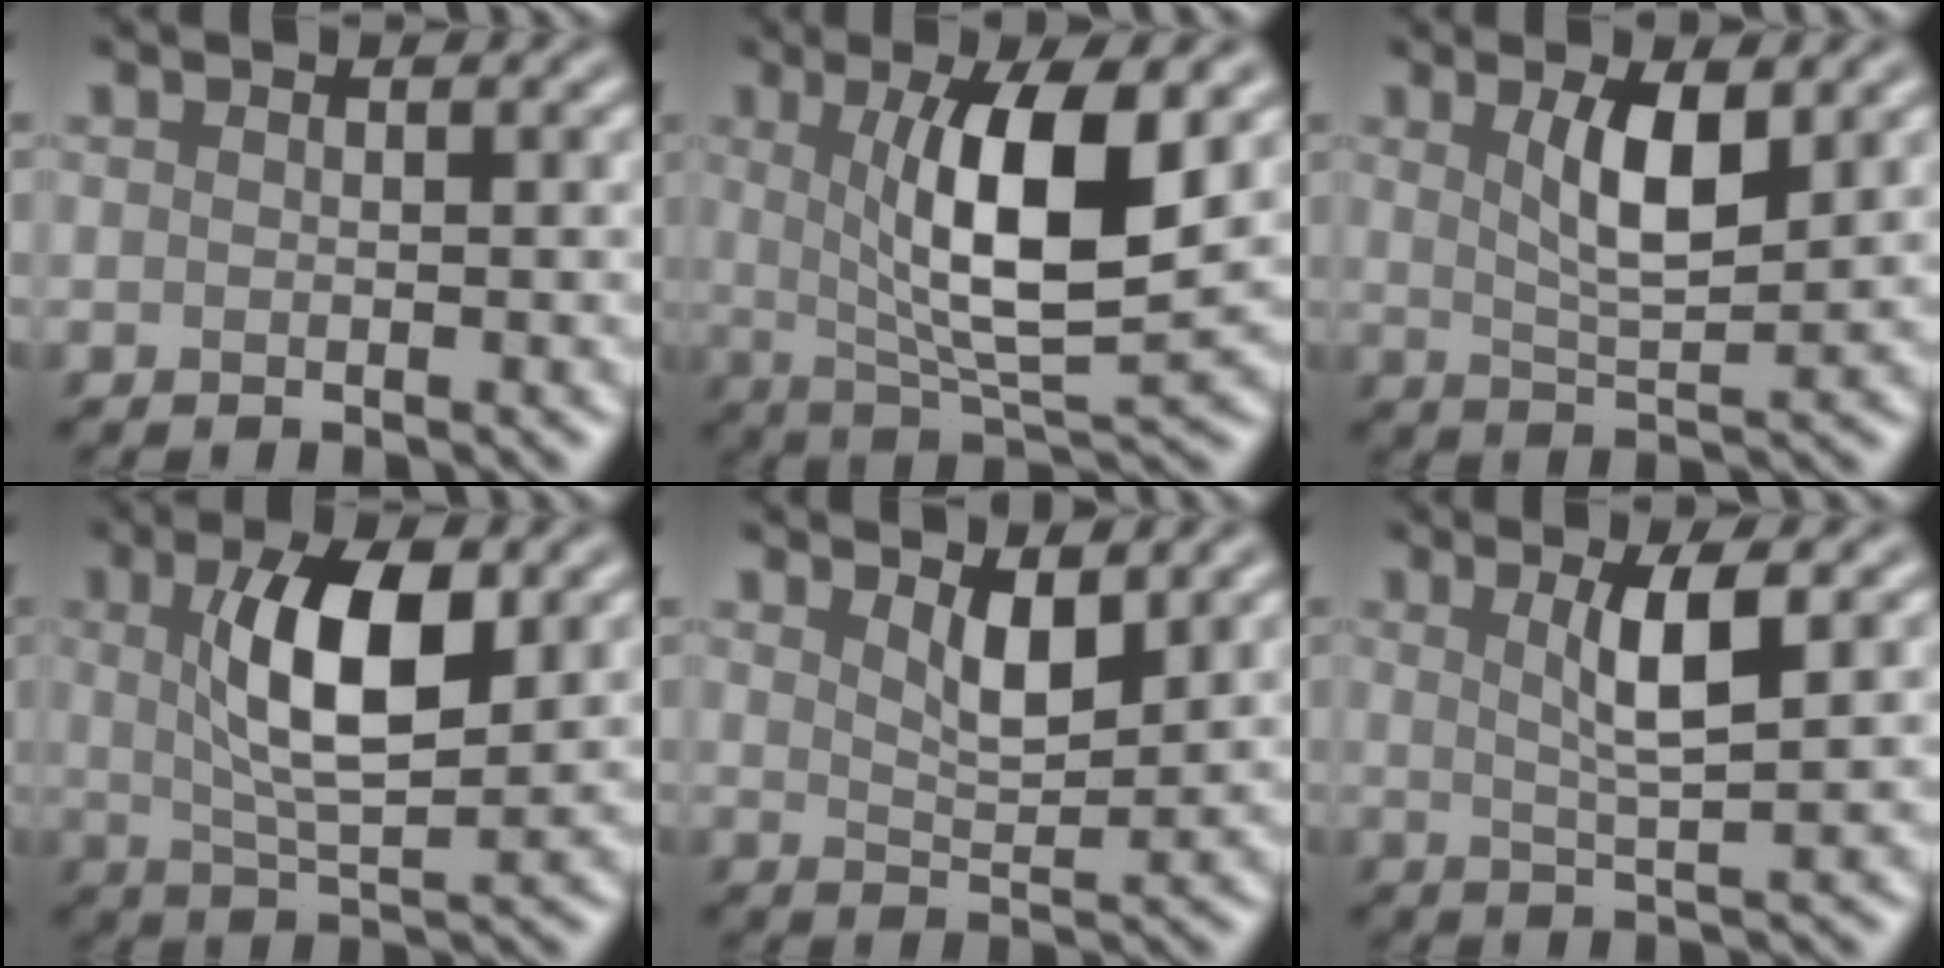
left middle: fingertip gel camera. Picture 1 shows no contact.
{"total": 9.1, "force": [1.9, 2.5, 8.5], "torque": [-0.135, -0.012, 0.038]}
{"total": 4.4, "force": [1.6, 1.4, 3.8], "torque": [-0.074, -0.003, 0.030]}
{"total": 7.4, "force": [1.8, 2.7, 6.6], "torque": [-0.119, 0.005, 0.033]}
{"total": 2.9, "force": [1.7, 0.9, 2.2], "torque": [-0.040, -0.008, 0.033]}
{"total": 3.8, "force": [1.2, 0.7, 3.6], "torque": [-0.061, 0.000, 0.021]}